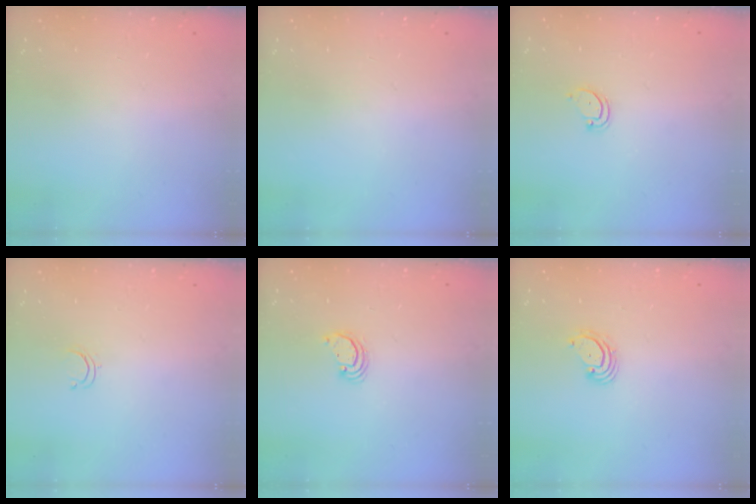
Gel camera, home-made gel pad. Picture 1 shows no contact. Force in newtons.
{"total": 0.0}
{"total": 2.8, "press": 2.8, "slide": 0.2}
{"total": 2.4, "press": 2.4, "slide": 0.2}
{"total": 2.7, "press": 2.7, "slide": 0.2}
{"total": 3.0, "press": 3.0, "slide": 0.2}